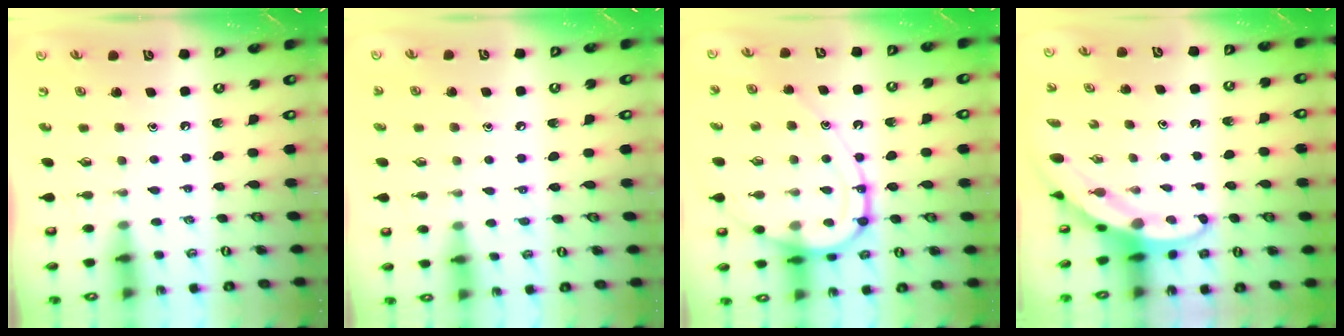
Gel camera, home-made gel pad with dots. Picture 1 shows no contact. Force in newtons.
{"total": 4.5, "press": 4.5, "slide": 0.4}
{"total": 14.7, "press": 14.7, "slide": 1.4}
{"total": 5.1, "press": 5.1, "slide": 0.4}